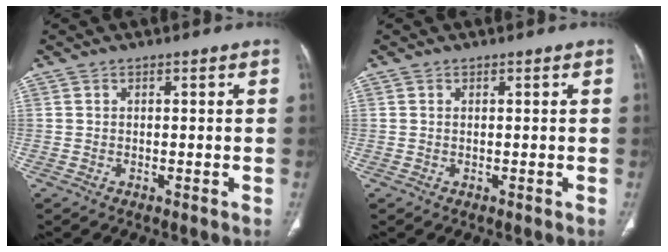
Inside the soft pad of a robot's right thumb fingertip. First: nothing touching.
{"total": 0.0}